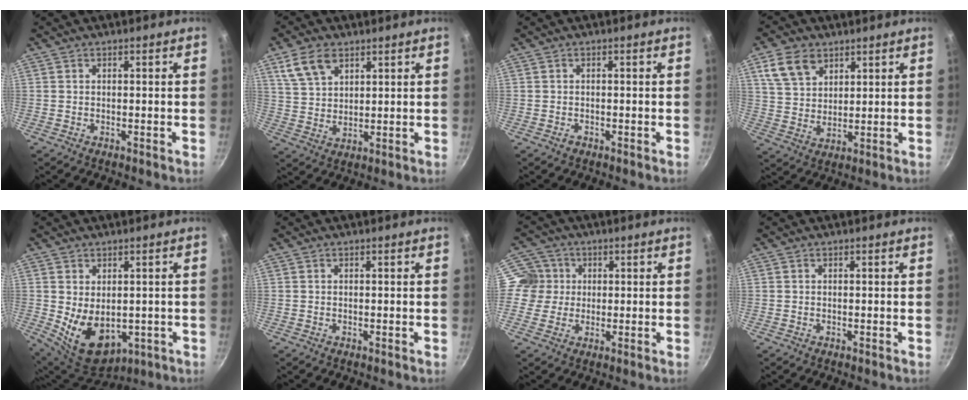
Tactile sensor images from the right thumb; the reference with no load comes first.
{"total": 8.2, "force": [4.6, 4.8, 4.8], "torque": [-0.080, -0.012, 0.094]}
{"total": 0.8, "force": [-0.4, 0.6, 0.3], "torque": [-0.005, 0.003, -0.007]}
{"total": 9.2, "force": [4.9, 6.1, 4.9], "torque": [-0.076, -0.010, 0.098]}
{"total": 11.1, "force": [-0.7, 7.5, 8.2], "torque": [-0.112, -0.019, 0.017]}
{"total": 0.0}
{"total": 6.0, "force": [0.9, 5.9, 0.9], "torque": [0.030, 0.006, 0.000]}
{"total": 0.0}